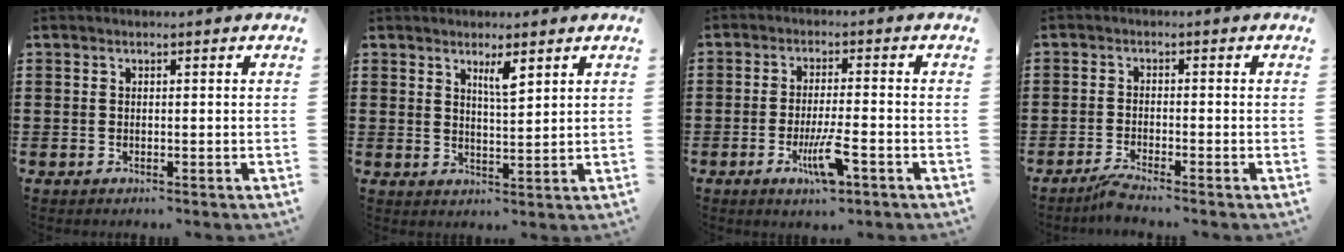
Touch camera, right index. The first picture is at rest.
{"total": 3.3, "force": [2.2, 0.6, 2.4], "torque": [-0.042, 0.001, 0.035]}
{"total": 6.8, "force": [-3.2, 1.1, 6.0], "torque": [-0.119, -0.014, -0.057]}
{"total": 2.2, "force": [-2.0, -0.2, 0.8], "torque": [-0.023, -0.002, -0.040]}